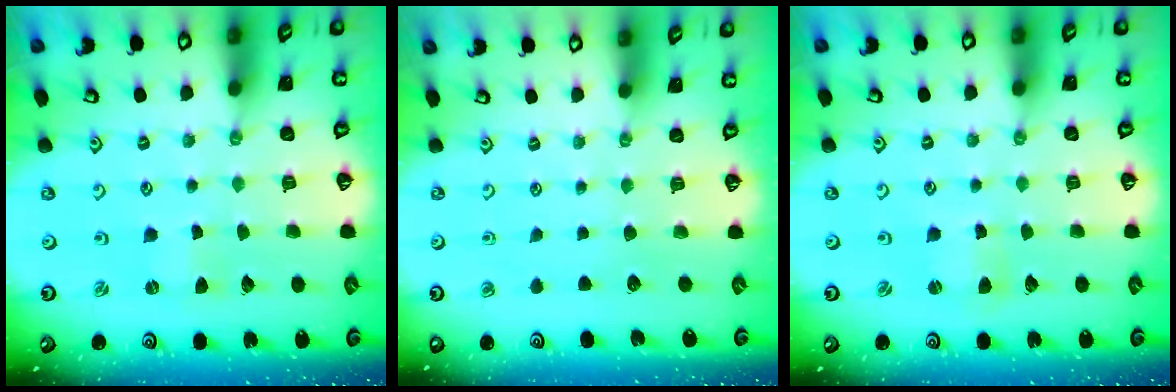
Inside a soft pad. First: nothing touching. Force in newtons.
{"total": 0.0}
{"total": 1.5, "press": 1.4, "slide": 0.2}